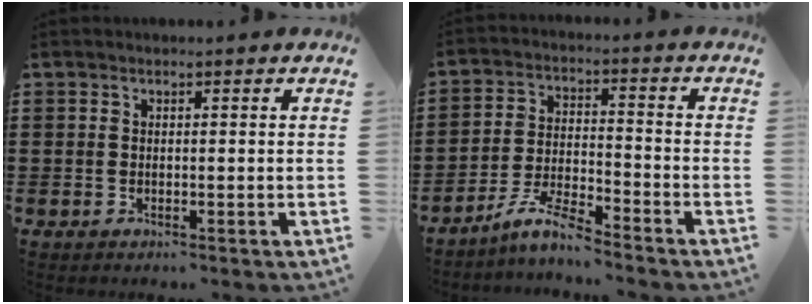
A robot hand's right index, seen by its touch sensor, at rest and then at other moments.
{"total": 6.4, "force": [-5.6, 0.4, 3.0], "torque": [-0.077, -0.007, -0.113]}